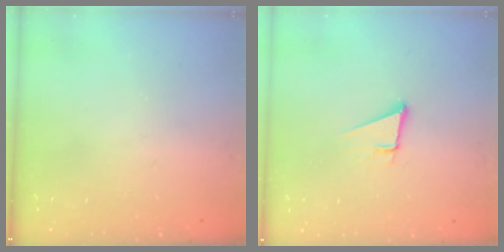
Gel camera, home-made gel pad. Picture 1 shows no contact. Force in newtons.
{"total": 4.4, "press": 3.8, "slide": 2.3}